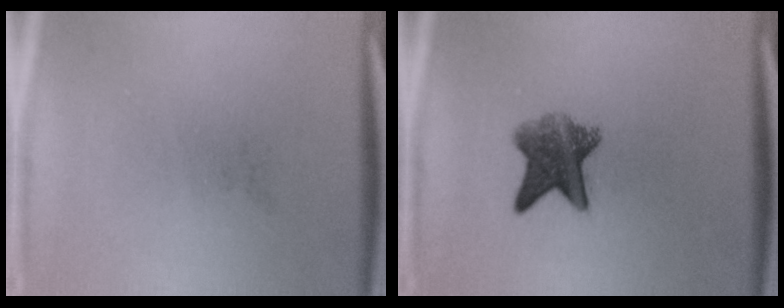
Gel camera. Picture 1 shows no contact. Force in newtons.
{"total": 7.0}